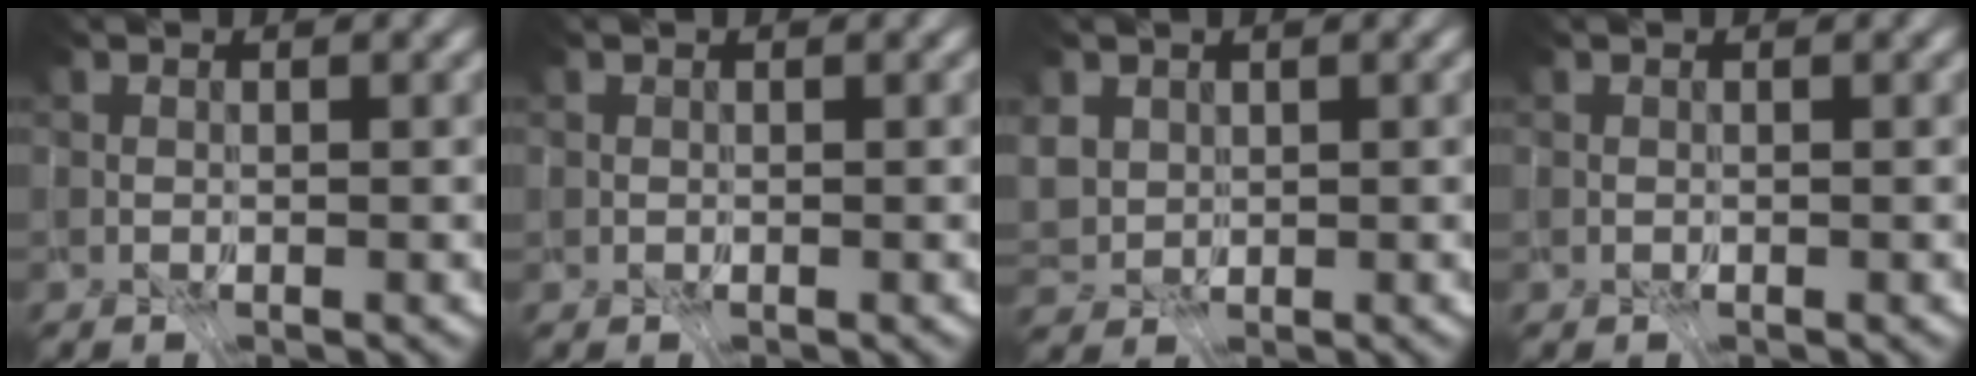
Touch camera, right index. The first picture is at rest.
{"total": 0.8, "force": [0.3, 0.7, 0.3], "torque": [-0.008, 0.002, 0.001]}
{"total": 1.8, "force": [0.2, 1.4, 1.0], "torque": [-0.034, 0.006, 0.004]}
{"total": 0.0}